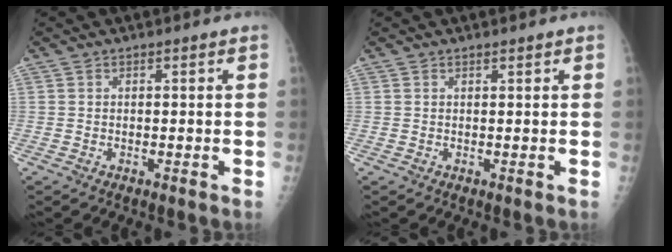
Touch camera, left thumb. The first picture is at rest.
{"total": 0.6, "force": [0.5, 0.1, 0.3], "torque": [-0.007, -0.002, 0.007]}